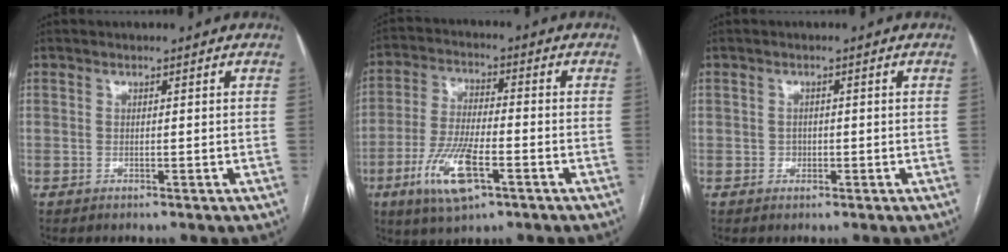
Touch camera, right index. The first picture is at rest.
{"total": 11.1, "force": [-5.0, 2.9, 9.4], "torque": [-0.199, -0.013, -0.087]}
{"total": 1.2, "force": [-0.4, 1.0, 0.4], "torque": [-0.006, 0.004, -0.004]}